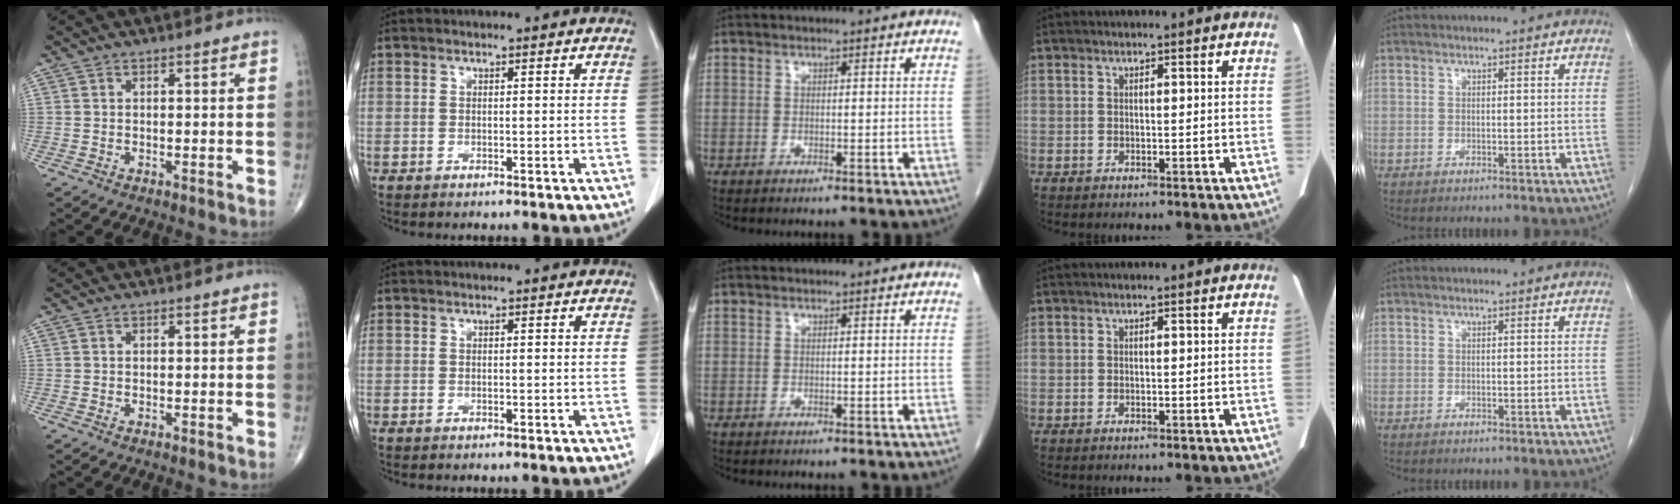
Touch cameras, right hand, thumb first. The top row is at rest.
{}